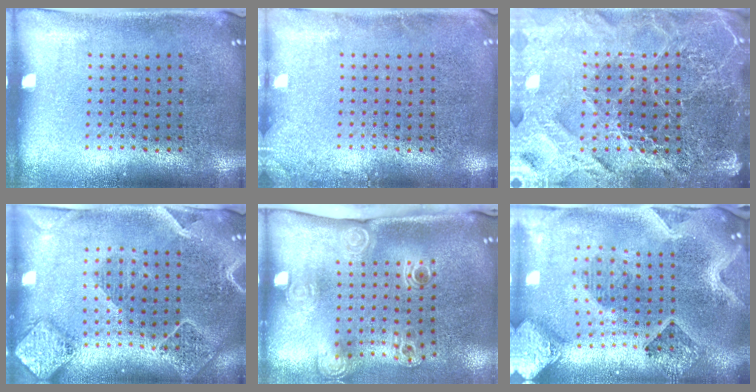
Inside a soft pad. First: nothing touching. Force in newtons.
{"total": 1.2, "press": 1.2, "slide": 0.2}
{"total": 5.0, "press": 4.5, "slide": 2.1}
{"total": 2.3, "press": 2.1, "slide": 1.0}
{"total": 2.2, "press": 1.5, "slide": 1.6}
{"total": 3.7, "press": 3.0, "slide": 2.2}